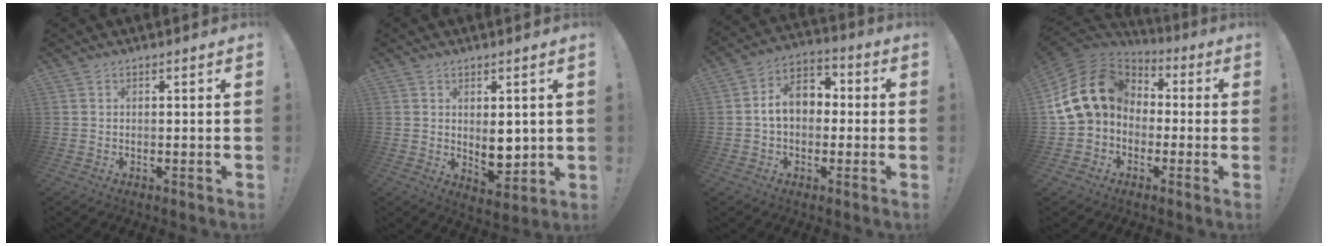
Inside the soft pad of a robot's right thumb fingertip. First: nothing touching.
{"total": 7.4, "force": [1.0, 4.8, 5.5], "torque": [-0.072, -0.009, 0.024]}
{"total": 10.7, "force": [0.7, 7.6, 7.4], "torque": [-0.106, 0.014, 0.017]}
{"total": 17.6, "force": [2.4, 14.0, 10.4], "torque": [-0.193, 0.010, 0.059]}